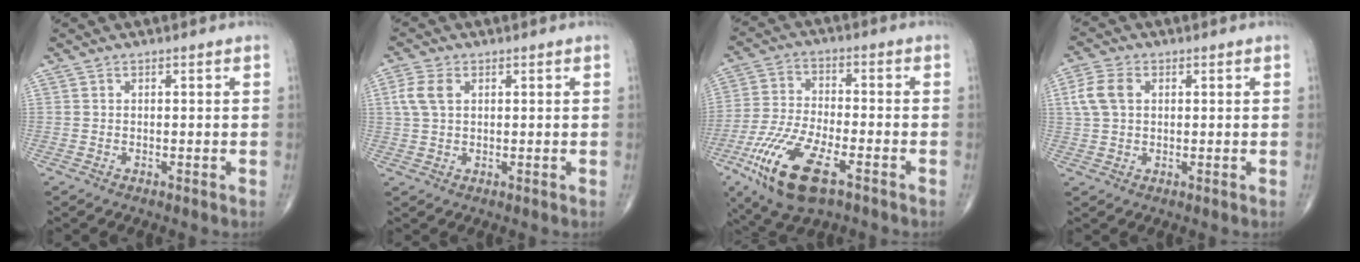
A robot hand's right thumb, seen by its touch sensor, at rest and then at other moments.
{"total": 4.7, "force": [1.3, 3.0, 3.4], "torque": [-0.079, 0.008, 0.025]}
{"total": 15.9, "force": [-7.7, 6.2, 12.4], "torque": [-0.257, 0.007, -0.139]}
{"total": 5.9, "force": [1.3, 4.0, 4.1], "torque": [-0.091, 0.010, 0.024]}